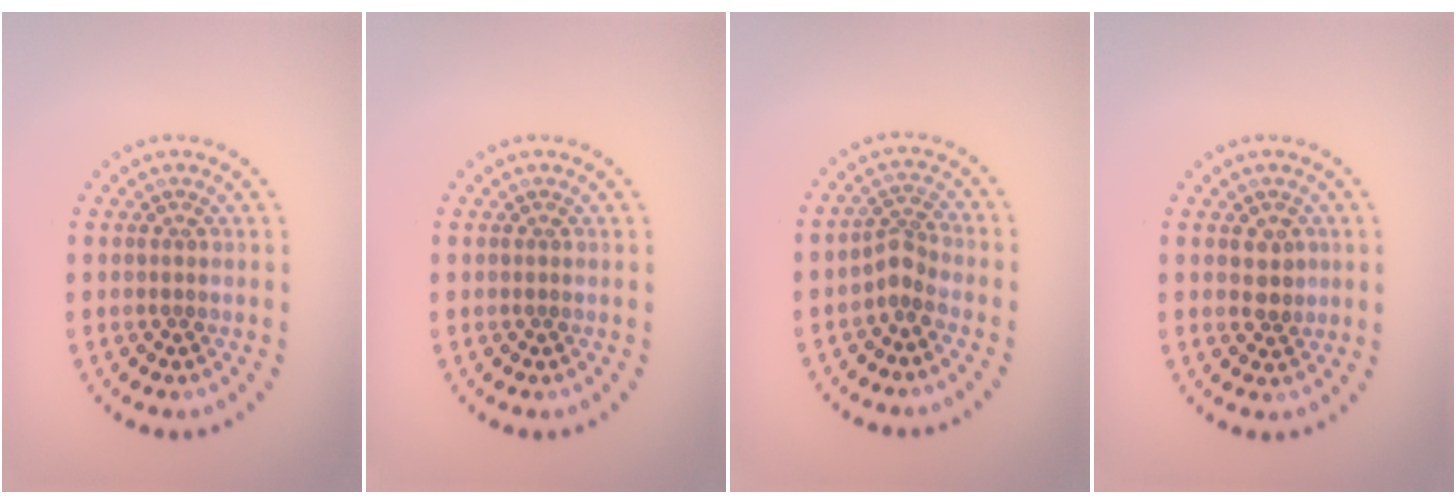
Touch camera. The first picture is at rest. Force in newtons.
{"total": 0.0}
{"total": 2.0, "press": 1.3, "slide": 1.5}
{"total": 1.9, "press": 1.8, "slide": 0.6}